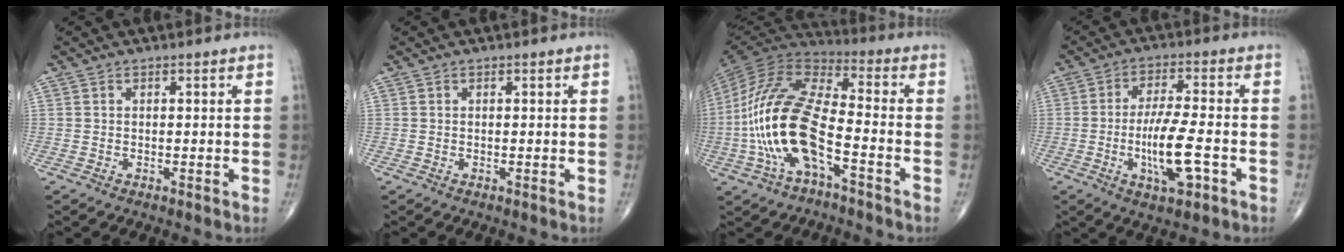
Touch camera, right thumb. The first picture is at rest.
{"total": 0.0}
{"total": 19.4, "force": [-5.5, 7.7, 17.0], "torque": [-0.357, 0.042, -0.103]}
{"total": 10.4, "force": [-3.0, 2.8, 9.6], "torque": [-0.179, 0.009, -0.051]}